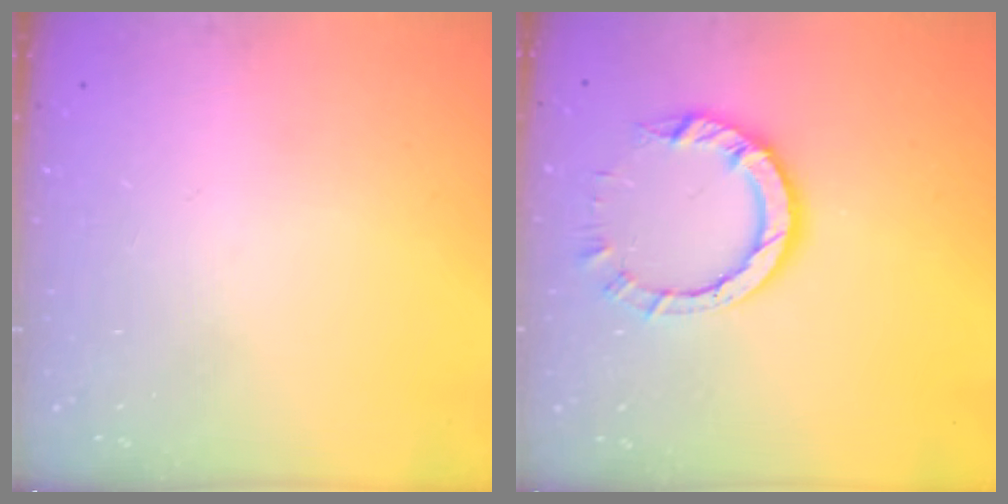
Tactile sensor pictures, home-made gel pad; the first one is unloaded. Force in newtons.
{"total": 7.6, "press": 7.6, "slide": 0.8}